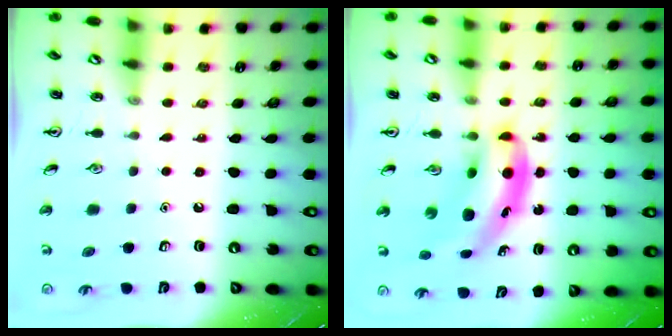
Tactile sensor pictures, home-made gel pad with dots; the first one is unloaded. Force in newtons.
{"total": 9.4, "press": 9.0, "slide": 2.7}